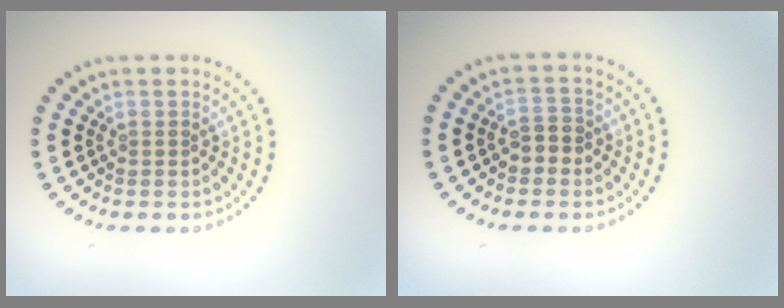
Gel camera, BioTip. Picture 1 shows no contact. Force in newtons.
{"total": 1.8, "press": 1.7, "slide": 0.5}